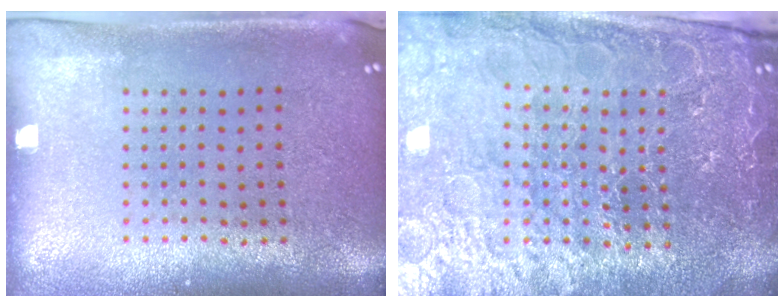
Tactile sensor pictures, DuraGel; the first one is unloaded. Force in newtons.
{"total": 4.8, "press": 4.5, "slide": 1.6}